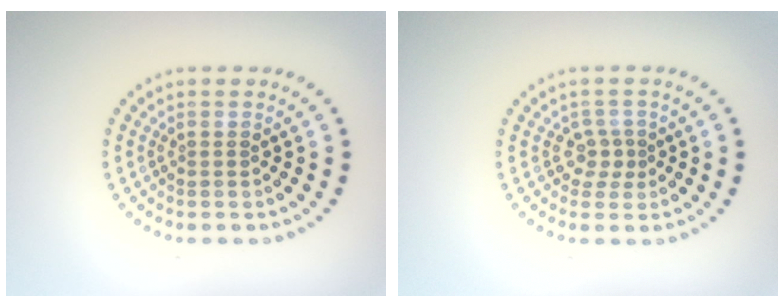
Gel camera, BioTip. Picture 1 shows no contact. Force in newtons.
{"total": 1.7, "press": 1.3, "slide": 1.1}